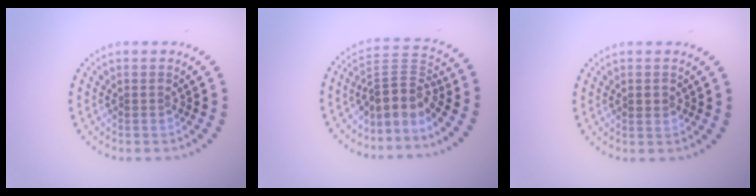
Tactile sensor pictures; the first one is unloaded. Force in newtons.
{"total": 3.6, "press": 2.6, "slide": 2.5}
{"total": 1.2, "press": 1.2, "slide": 0.2}